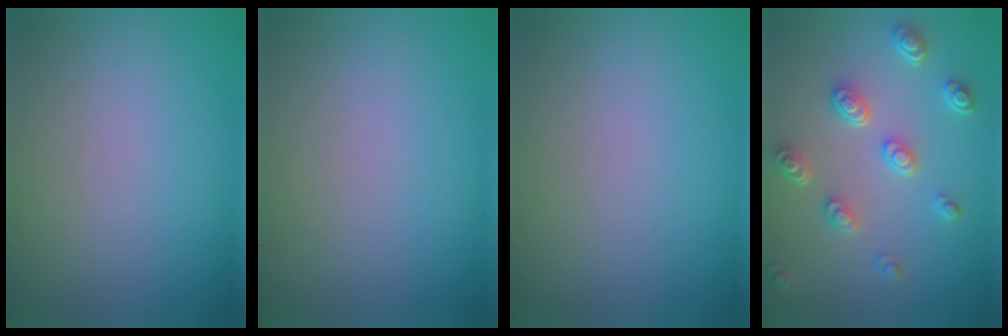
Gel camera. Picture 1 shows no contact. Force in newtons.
{"total": 0.0}
{"total": 0.0}
{"total": 4.4, "press": 3.4, "slide": 2.9}